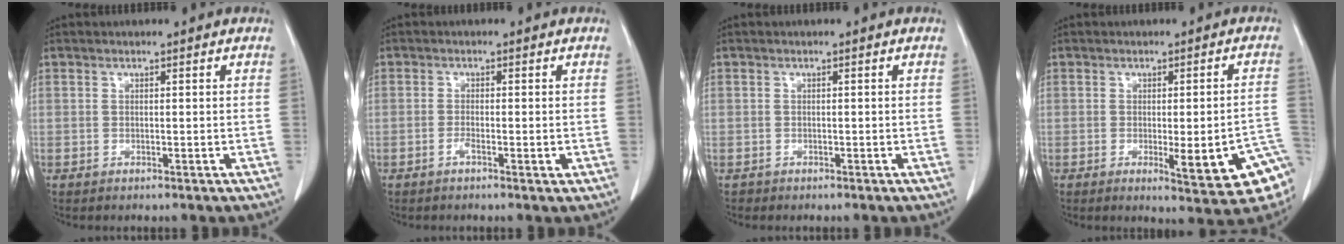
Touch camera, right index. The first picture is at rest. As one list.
[{"total": 2.3, "force": [-0.9, 0.4, 2.0], "torque": [-0.032, -0.001, -0.015]}, {"total": 0.6, "force": [-0.3, 0.5, -0.2], "torque": [0.004, 0.005, -0.008]}, {"total": 11.8, "force": [-4.1, 2.0, 10.9], "torque": [-0.073, 0.010, -0.043]}]